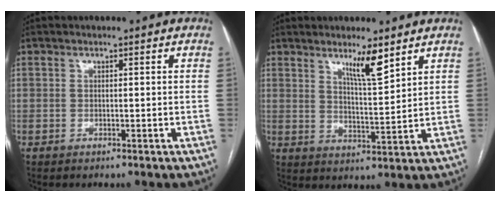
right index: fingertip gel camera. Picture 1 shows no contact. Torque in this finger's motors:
{"motor_torque": [0.22, 0.20, 0.11, 0.06]}